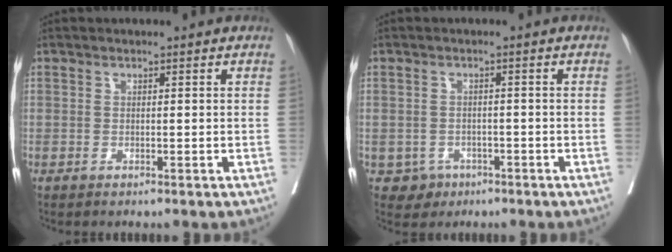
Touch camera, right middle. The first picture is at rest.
{"total": 3.0, "force": [-1.5, 2.6, 0.3], "torque": [0.002, 0.011, -0.018]}